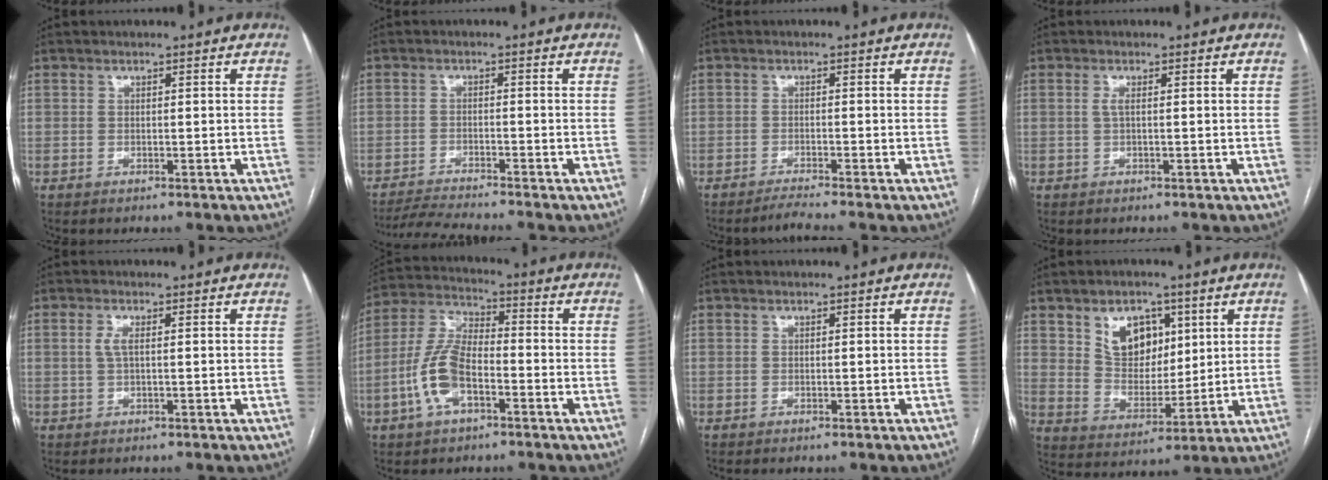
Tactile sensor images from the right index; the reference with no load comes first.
{"total": 4.7, "force": [-4.4, -1.3, 1.0], "torque": [-0.021, -0.021, -0.082]}
{"total": 2.6, "force": [-2.2, -1.3, 0.5], "torque": [-0.017, -0.010, -0.043]}
{"total": 1.1, "force": [0.2, 0.1, 1.1], "torque": [-0.028, 0.000, 0.003]}
{"total": 1.8, "force": [0.3, 0.4, 1.7], "torque": [-0.043, 0.000, 0.007]}
{"total": 9.7, "force": [-3.4, 4.3, 7.9], "torque": [-0.186, 0.014, -0.069]}
{"total": 0.0}
{"total": 9.2, "force": [4.4, 6.1, 5.4], "torque": [-0.094, 0.011, 0.087]}